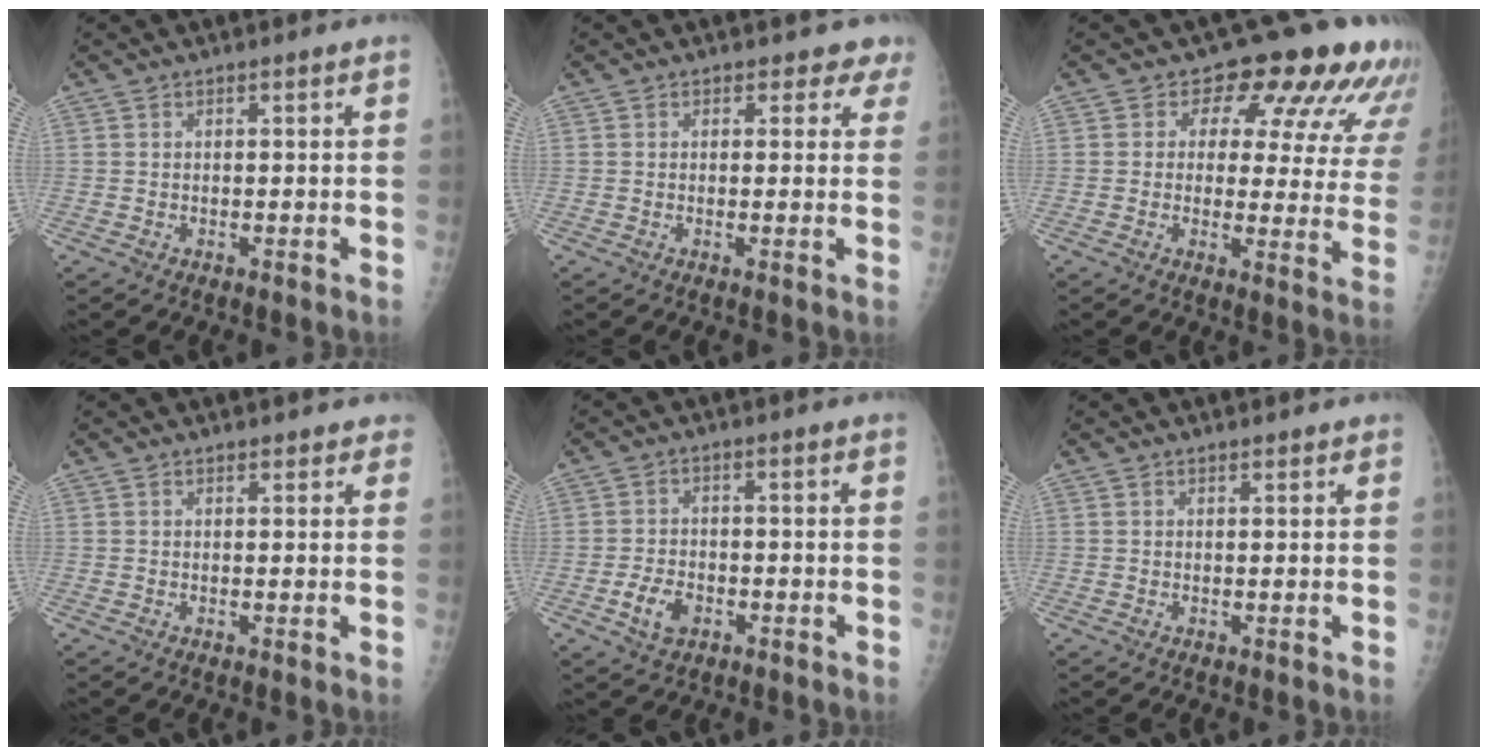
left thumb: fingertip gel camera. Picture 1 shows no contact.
{"total": 3.1, "force": [2.4, 1.9, 0.0], "torque": [0.033, -0.013, 0.006]}
{"total": 15.1, "force": [9.4, 7.9, 8.8], "torque": [-0.052, -0.038, 0.089]}
{"total": 2.4, "force": [2.1, 1.2, 0.3], "torque": [0.025, -0.004, 0.014]}
{"total": 4.7, "force": [-1.9, 3.1, 3.0], "torque": [-0.053, 0.009, -0.033]}
{"total": 1.0, "force": [0.9, 0.4, 0.2], "torque": [0.002, -0.003, 0.012]}